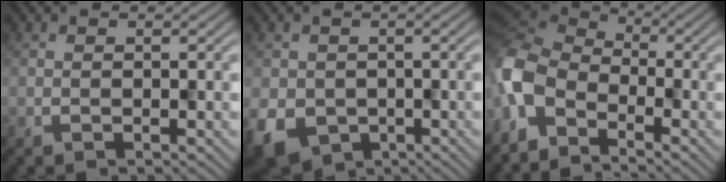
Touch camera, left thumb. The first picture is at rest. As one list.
[{"total": 6.6, "force": [-2.1, 5.5, 2.9], "torque": [-0.072, -0.035, -0.026]}, {"total": 8.7, "force": [-4.8, 4.6, 5.7], "torque": [-0.148, -0.007, -0.114]}]